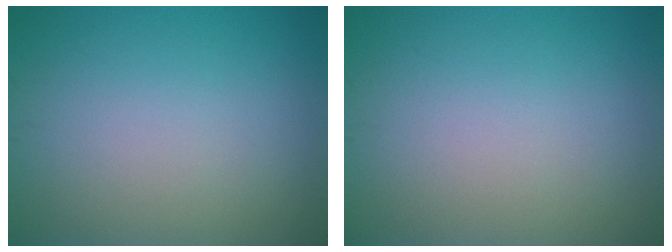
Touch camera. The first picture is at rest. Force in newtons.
{"total": 0.0}